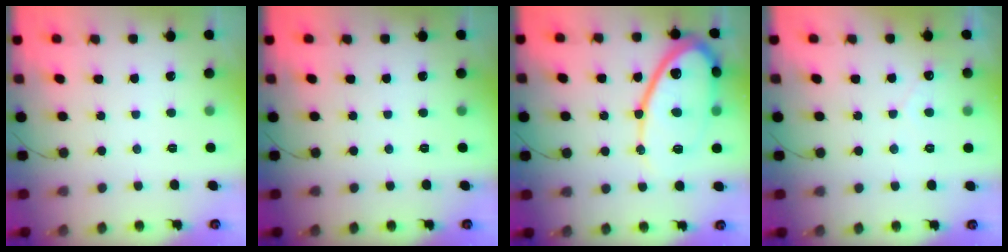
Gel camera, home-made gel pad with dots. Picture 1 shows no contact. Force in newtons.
{"total": 0.0}
{"total": 17.6, "press": 17.5, "slide": 1.4}
{"total": 2.2, "press": 2.2, "slide": 0.1}